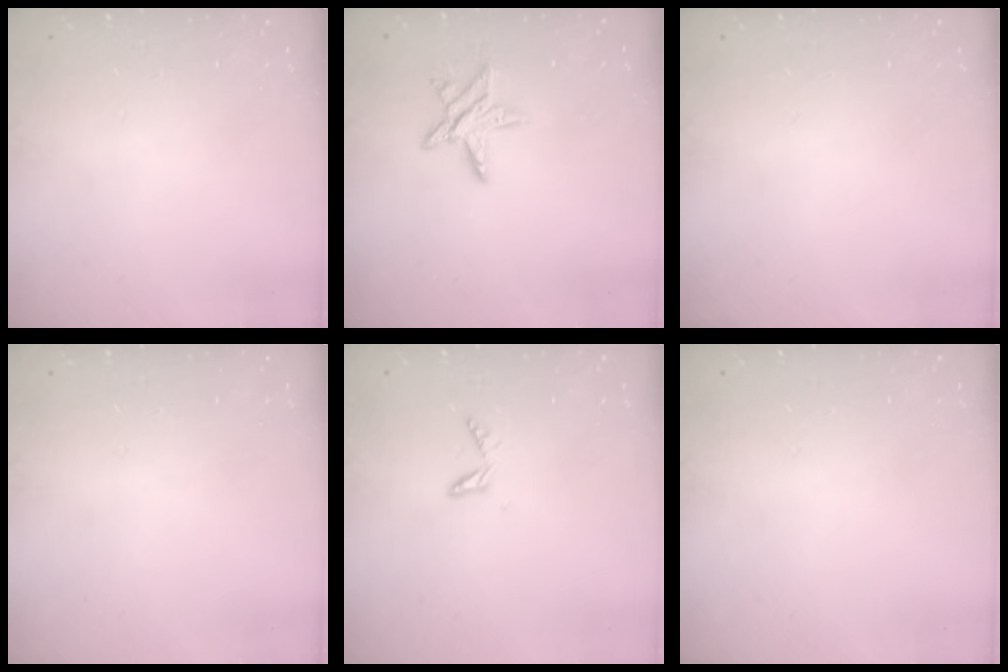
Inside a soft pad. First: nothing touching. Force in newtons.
{"total": 8.2, "press": 8.2, "slide": 0.1}
{"total": 0.0}
{"total": 0.0}
{"total": 4.6, "press": 4.6, "slide": 0.4}
{"total": 0.0}